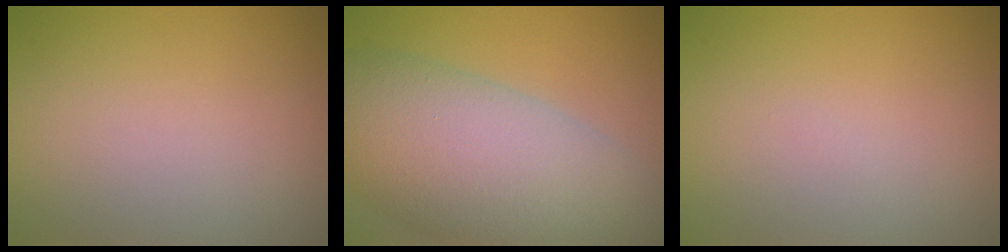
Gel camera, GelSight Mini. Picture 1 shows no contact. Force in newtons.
{"total": 12.0, "press": 12.0, "slide": 1.2}
{"total": 0.0}